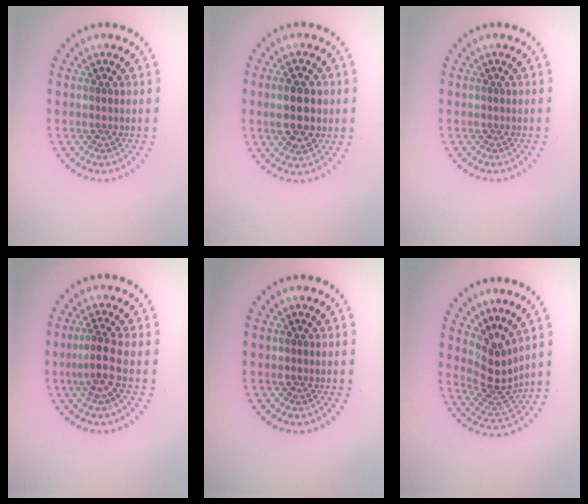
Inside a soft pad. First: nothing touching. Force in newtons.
{"total": 4.6, "press": 4.6, "slide": 0.2}
{"total": 0.0}
{"total": 2.6, "press": 1.9, "slide": 1.7}
{"total": 0.0}
{"total": 3.5, "press": 2.5, "slide": 2.4}